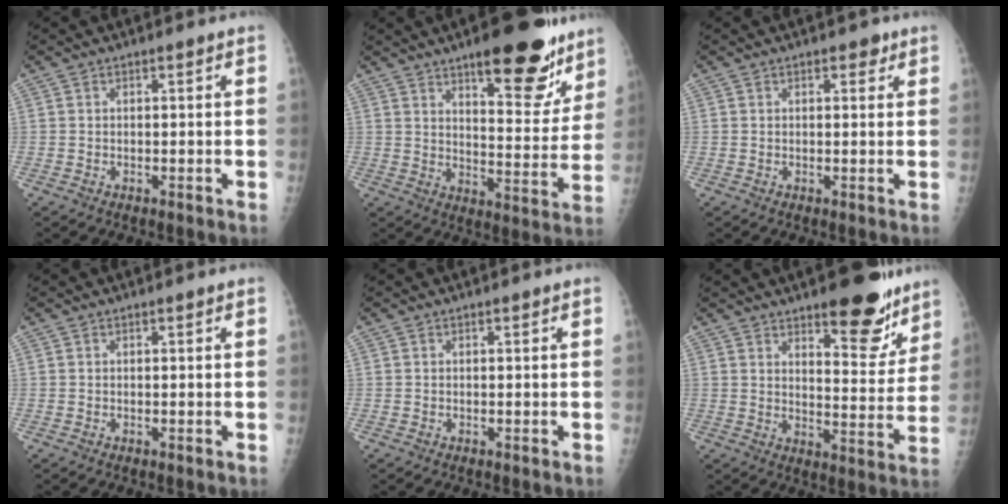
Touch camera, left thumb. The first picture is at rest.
{"total": 18.7, "force": [11.9, 6.6, 12.9], "torque": [-0.124, -0.068, 0.171]}
{"total": 1.8, "force": [1.0, 1.1, 1.0], "torque": [0.000, -0.002, 0.010]}
{"total": 0.0}
{"total": 0.0}
{"total": 13.9, "force": [9.4, 5.2, 8.8], "torque": [-0.068, -0.063, 0.135]}